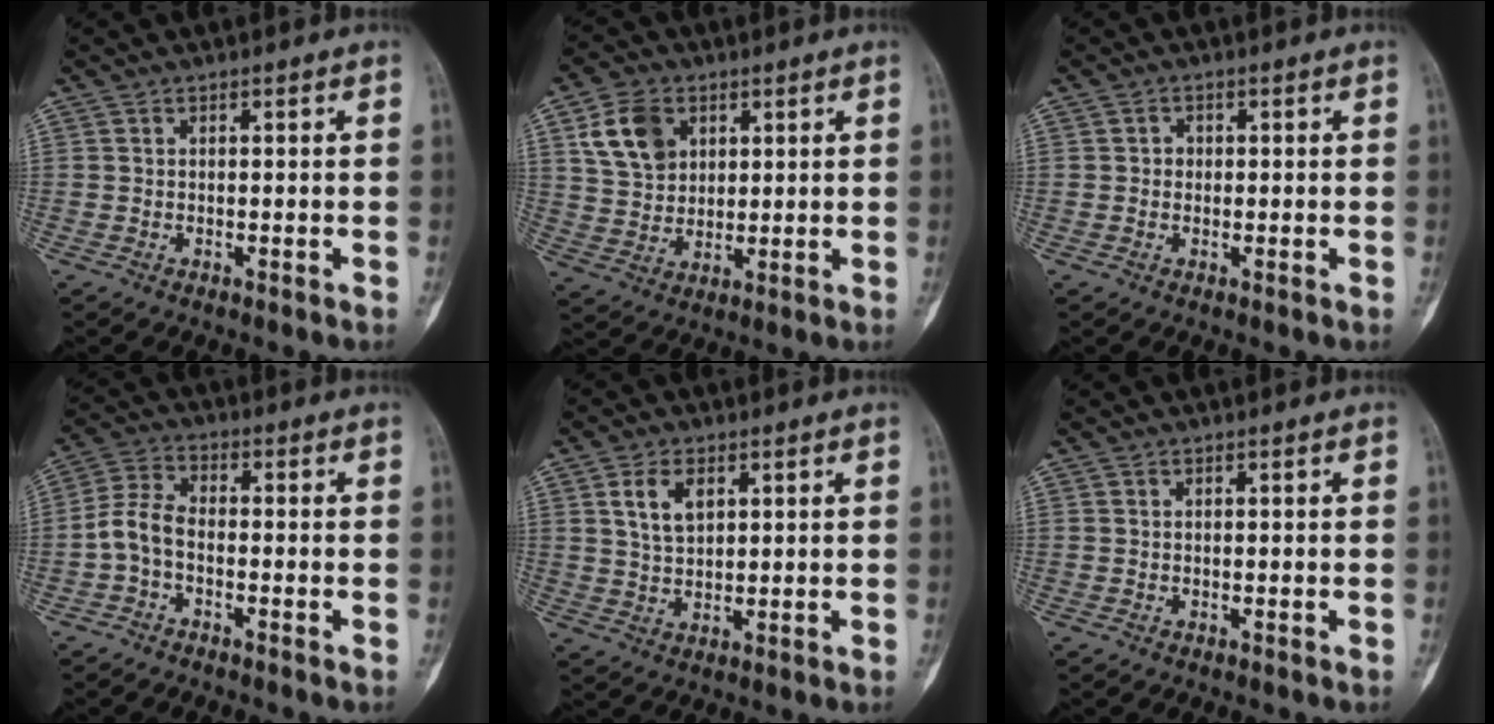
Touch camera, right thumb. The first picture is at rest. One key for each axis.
{"total": 9.7, "fx": 3.9, "fy": 7.2, "fz": 5.2, "tx": -0.075, "ty": -0.010, "tz": 0.081}
{"total": 1.4, "fx": 0.0, "fy": 1.3, "fz": 0.5, "tx": 0.005, "ty": 0.005, "tz": -0.002}
{"total": 5.5, "fx": -1.9, "fy": 3.1, "fz": 4.2, "tx": -0.090, "ty": 0.024, "tz": -0.049}
{"total": 5.7, "fx": 2.3, "fy": 3.3, "fz": 4.0, "tx": -0.063, "ty": -0.009, "tz": 0.046}
{"total": 0.0}